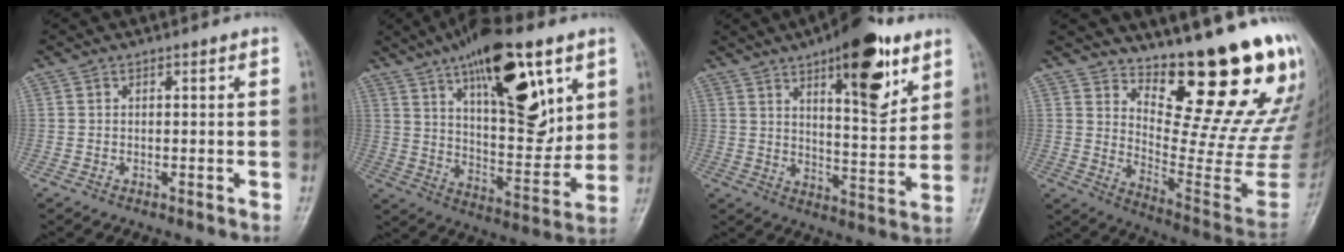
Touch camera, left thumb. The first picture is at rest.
{"total": 23.7, "force": [11.2, 9.8, 18.5], "torque": [-0.252, -0.043, 0.186]}
{"total": 17.5, "force": [9.5, 6.2, 13.3], "torque": [-0.154, -0.048, 0.141]}
{"total": 23.2, "force": [16.0, 4.7, 16.1], "torque": [-0.203, -0.143, 0.238]}